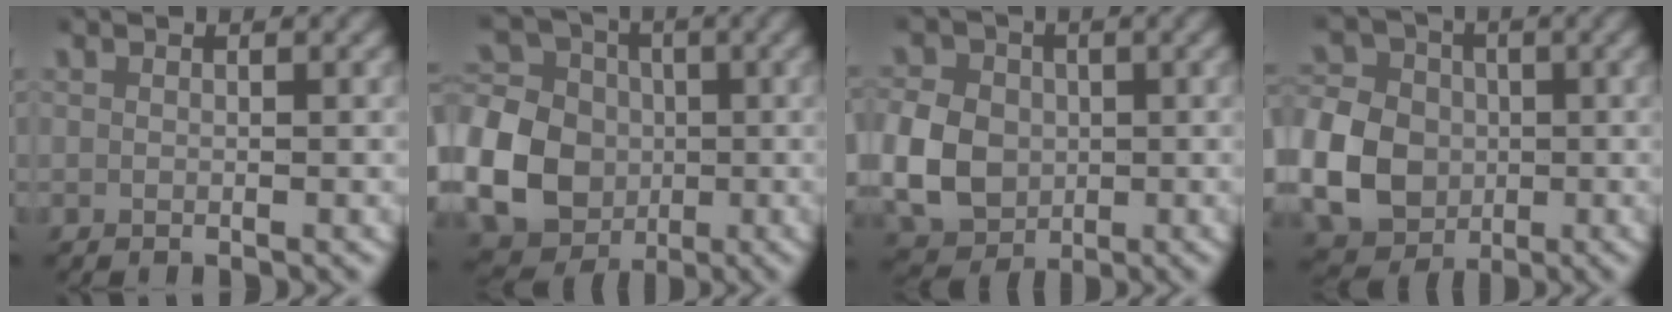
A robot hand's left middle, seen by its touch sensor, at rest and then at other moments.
{"total": 20.5, "force": [-2.9, 19.1, 6.8], "torque": [-0.205, -0.069, -0.051]}
{"total": 9.3, "force": [-1.6, 8.2, 4.0], "torque": [-0.103, -0.031, -0.020]}
{"total": 13.4, "force": [-2.4, 12.2, 4.9], "torque": [-0.126, -0.036, -0.044]}